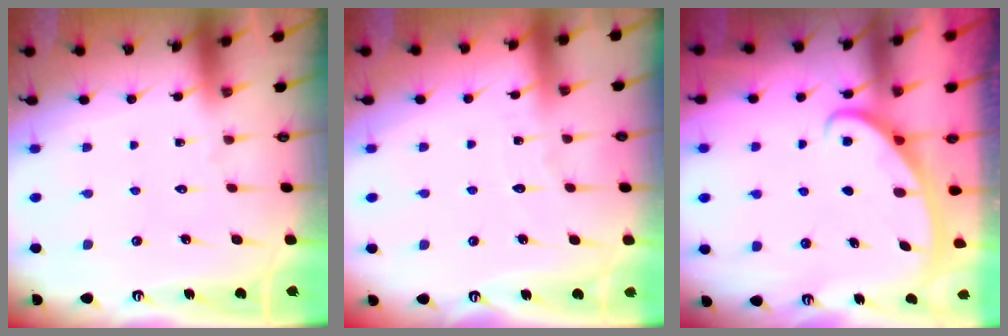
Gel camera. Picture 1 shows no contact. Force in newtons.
{"total": 3.2, "press": 3.2, "slide": 0.3}
{"total": 3.0, "press": 2.9, "slide": 0.4}